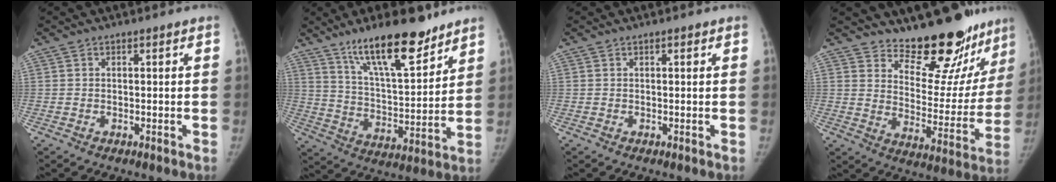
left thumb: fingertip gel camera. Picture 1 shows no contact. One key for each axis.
{"total": 17.8, "fx": 12.6, "fy": 5.2, "fz": 11.4, "tx": -0.154, "ty": -0.075, "tz": 0.219}
{"total": 0.9, "fx": 0.5, "fy": 0.4, "fz": 0.6, "tx": -0.007, "ty": 0.000, "tz": 0.005}
{"total": 18.9, "fx": 16.3, "fy": 6.4, "fz": 7.0, "tx": -0.035, "ty": -0.140, "tz": 0.222}